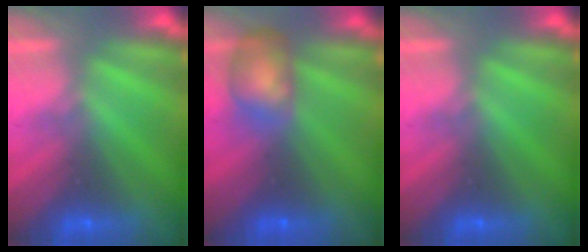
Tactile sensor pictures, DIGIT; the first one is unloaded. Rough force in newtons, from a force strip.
{"total": 6.1}
{"total": 0.0}